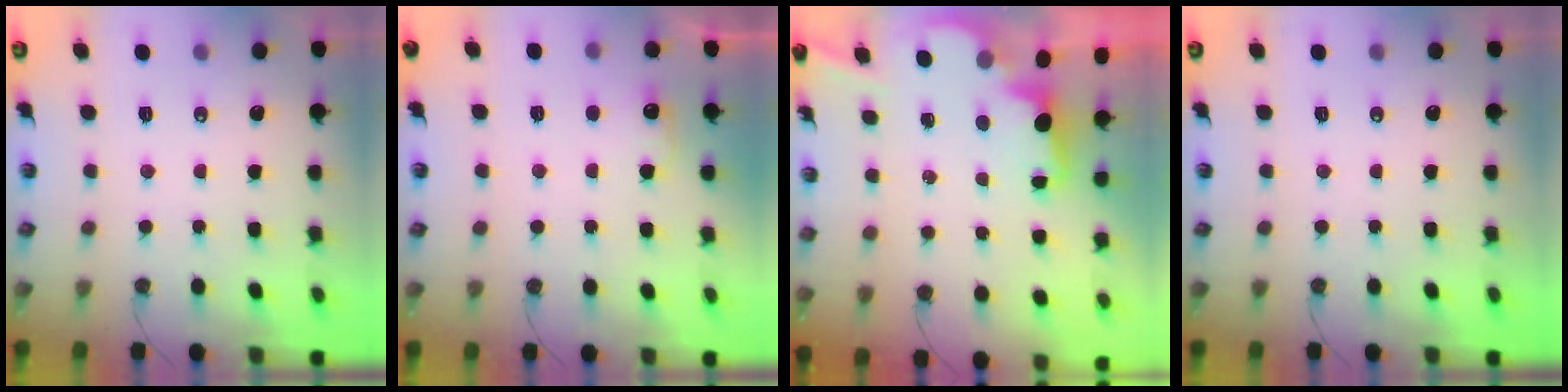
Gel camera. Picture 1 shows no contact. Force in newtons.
{"total": 5.2, "press": 5.0, "slide": 1.3}
{"total": 2.1, "press": 1.9, "slide": 0.8}
{"total": 0.0}